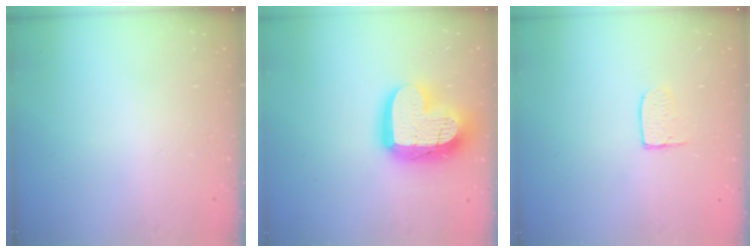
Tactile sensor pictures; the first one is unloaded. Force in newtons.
{"total": 21.4, "press": 21.3, "slide": 1.7}
{"total": 4.7, "press": 4.7, "slide": 0.4}